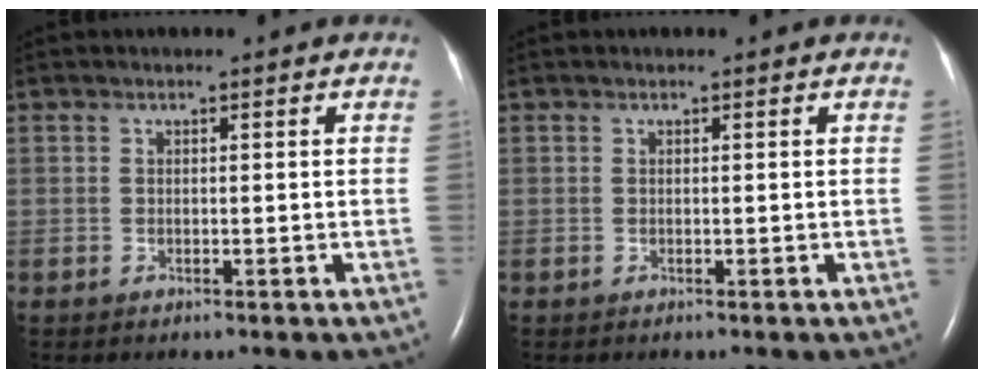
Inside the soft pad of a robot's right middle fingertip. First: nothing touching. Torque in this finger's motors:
{"motor_torque": [0.00, 0.00, 0.00, 0.00]}